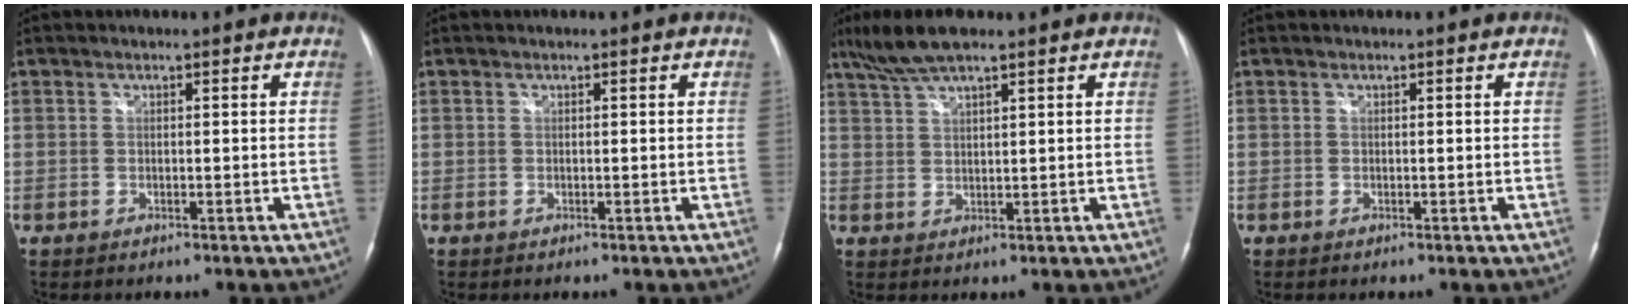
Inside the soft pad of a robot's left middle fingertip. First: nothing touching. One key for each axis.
{"total": 0.0}
{"total": 6.5, "fx": 5.0, "fy": 0.9, "fz": 4.1, "tx": -0.091, "ty": 0.019, "tz": 0.095}
{"total": 0.0}